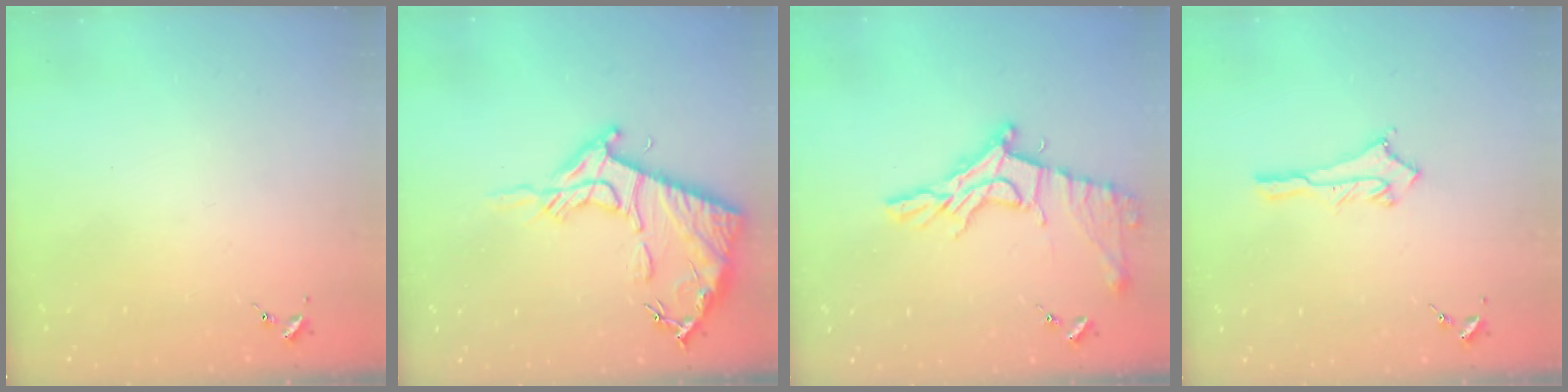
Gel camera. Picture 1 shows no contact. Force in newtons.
{"total": 16.5, "press": 16.5, "slide": 1.1}
{"total": 14.4, "press": 14.4, "slide": 1.1}
{"total": 9.0, "press": 9.0, "slide": 0.6}